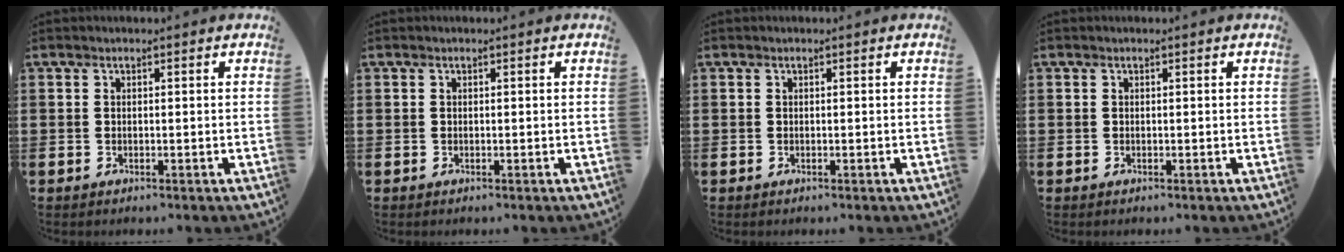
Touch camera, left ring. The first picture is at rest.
{"total": 0.0}
{"total": 0.0}
{"total": 0.0}